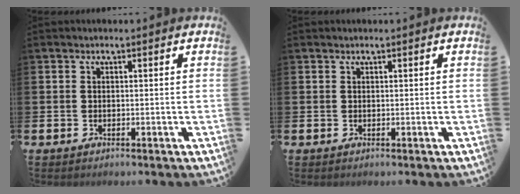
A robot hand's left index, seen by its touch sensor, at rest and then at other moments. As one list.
[{"total": 0.0}]